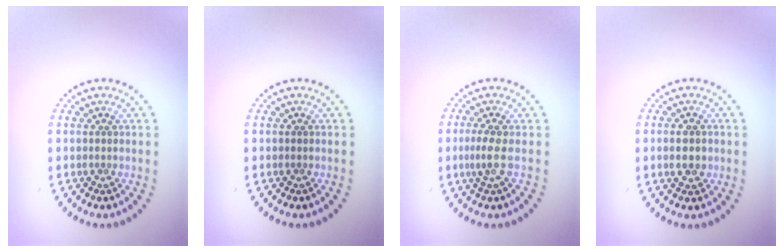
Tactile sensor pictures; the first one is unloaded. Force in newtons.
{"total": 0.0}
{"total": 1.7, "press": 1.3, "slide": 1.1}
{"total": 2.7, "press": 2.7, "slide": 0.1}